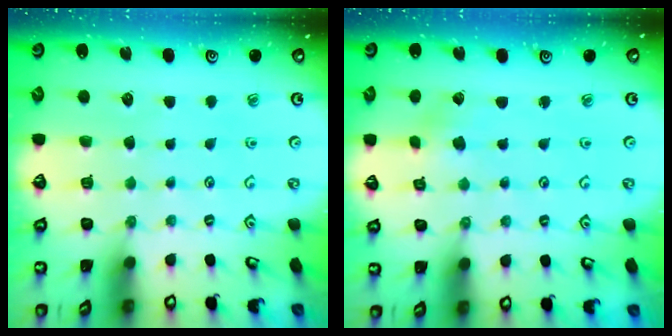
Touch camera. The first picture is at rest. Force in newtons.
{"total": 1.1, "press": 1.1, "slide": 0.1}